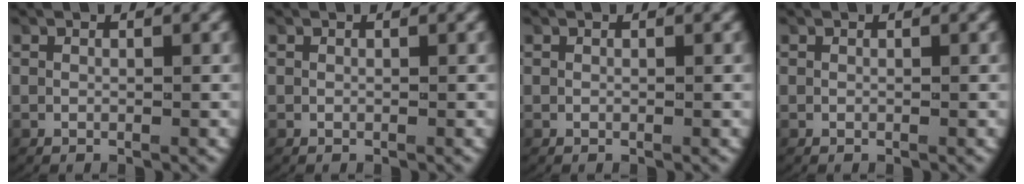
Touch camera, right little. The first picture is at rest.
{"total": 0.0}
{"total": 0.0}
{"total": 0.0}